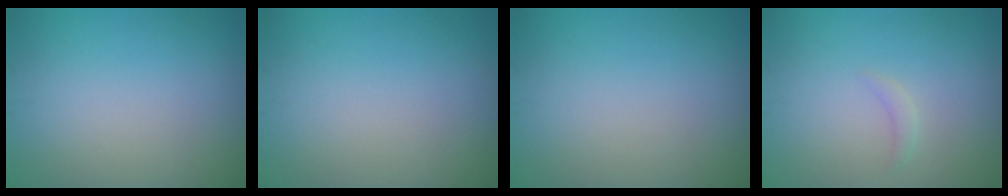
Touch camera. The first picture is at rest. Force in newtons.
{"total": 0.0}
{"total": 0.0}
{"total": 0.8, "press": 0.7, "slide": 0.2}